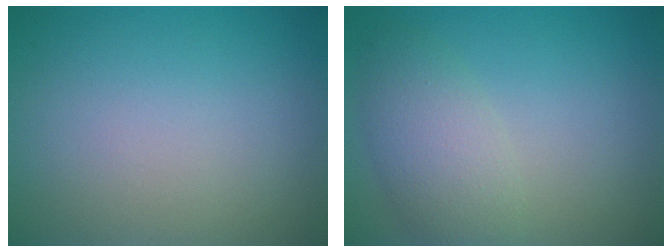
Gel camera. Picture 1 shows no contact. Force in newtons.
{"total": 4.1, "press": 4.0, "slide": 0.4}